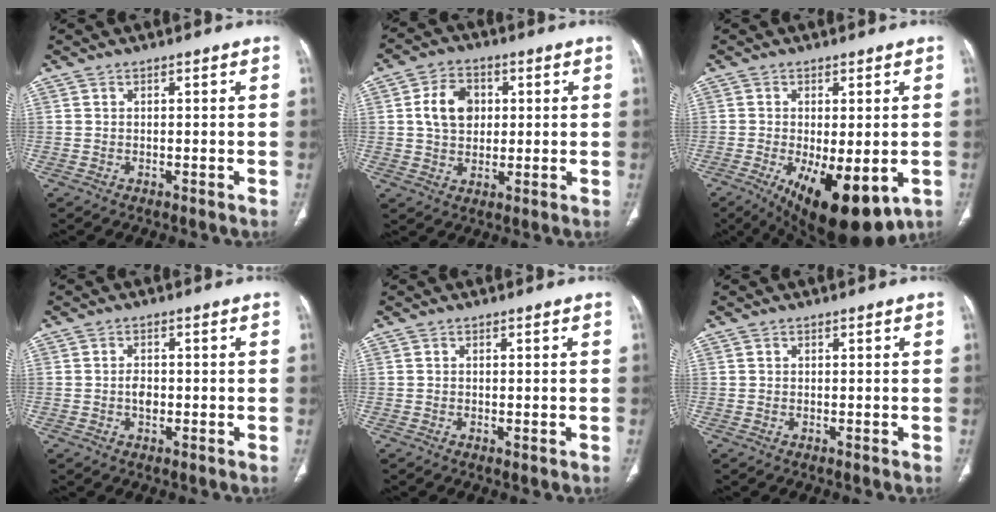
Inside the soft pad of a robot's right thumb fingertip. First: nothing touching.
{"total": 8.8, "force": [1.6, 6.7, 5.5], "torque": [-0.071, 0.002, 0.025]}
{"total": 15.5, "force": [-5.7, 6.4, 12.9], "torque": [-0.180, -0.021, -0.070]}
{"total": 3.2, "force": [-0.6, 2.1, 2.3], "torque": [-0.032, 0.007, -0.014]}
{"total": 0.7, "force": [-0.2, 0.3, 0.6], "torque": [-0.013, -0.003, -0.002]}
{"total": 0.0}